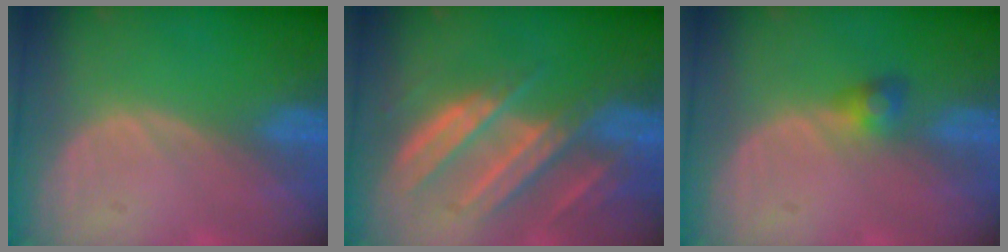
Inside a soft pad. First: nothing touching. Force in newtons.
{"total": 9.5, "press": 8.4, "slide": 4.3}
{"total": 2.5, "press": 2.5, "slide": 0.5}